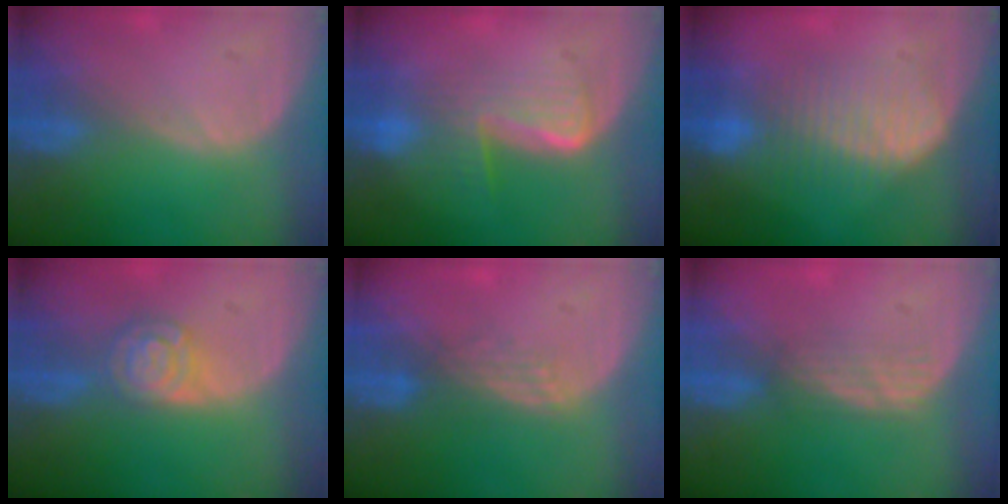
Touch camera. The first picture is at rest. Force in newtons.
{"total": 6.6, "press": 6.3, "slide": 1.9}
{"total": 7.3, "press": 7.3, "slide": 0.2}
{"total": 5.4, "press": 4.7, "slide": 2.5}
{"total": 2.9, "press": 2.4, "slide": 1.6}
{"total": 3.1, "press": 2.7, "slide": 1.6}